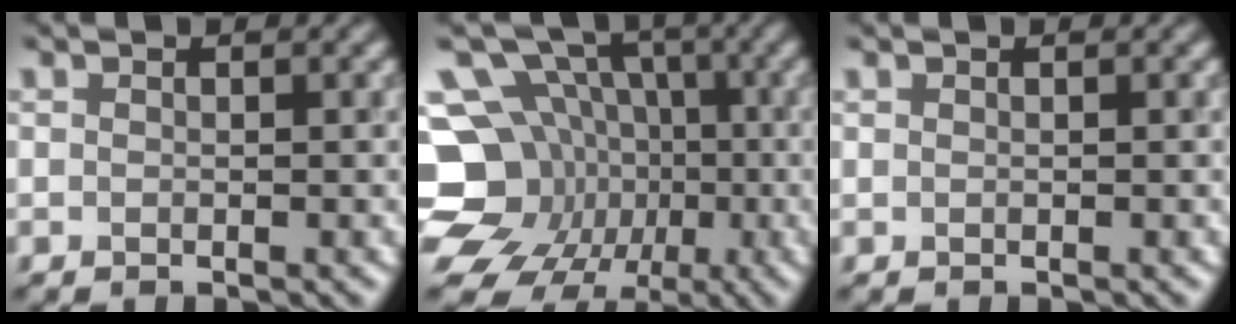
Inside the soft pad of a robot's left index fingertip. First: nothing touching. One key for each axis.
{"total": 16.5, "fx": -3.8, "fy": 14.5, "fz": 7.0, "tx": -0.159, "ty": -0.004, "tz": -0.087}
{"total": 0.0}